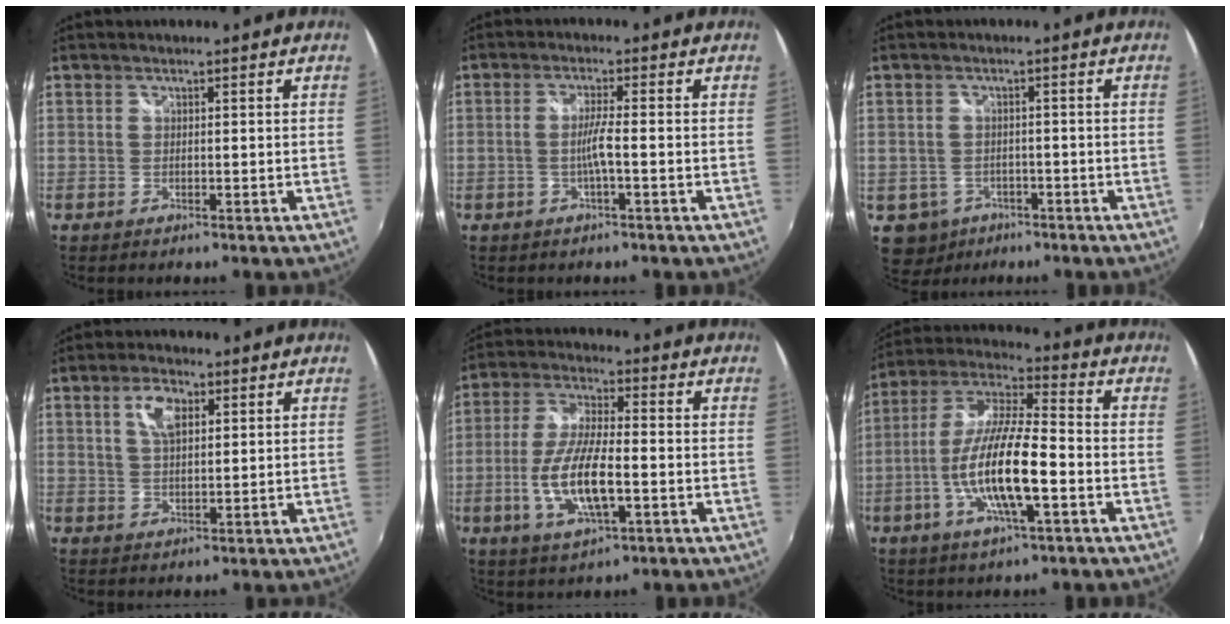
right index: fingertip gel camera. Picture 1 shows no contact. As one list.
[{"total": 3.4, "force": [-1.1, -0.5, 3.2], "torque": [-0.062, -0.001, -0.020]}, {"total": 5.9, "force": [-2.7, 5.1, 1.1], "torque": [-0.034, 0.007, -0.034]}, {"total": 5.6, "force": [2.3, 2.7, 4.3], "torque": [-0.078, 0.009, 0.042]}, {"total": 12.9, "force": [-3.3, 4.3, 11.7], "torque": [-0.242, -0.008, -0.061]}, {"total": 15.8, "force": [-4.5, 3.3, 14.8], "torque": [-0.292, -0.009, -0.088]}]